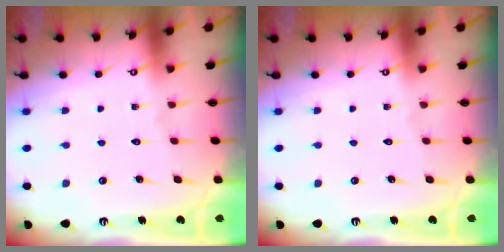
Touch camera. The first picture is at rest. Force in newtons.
{"total": 0.0}